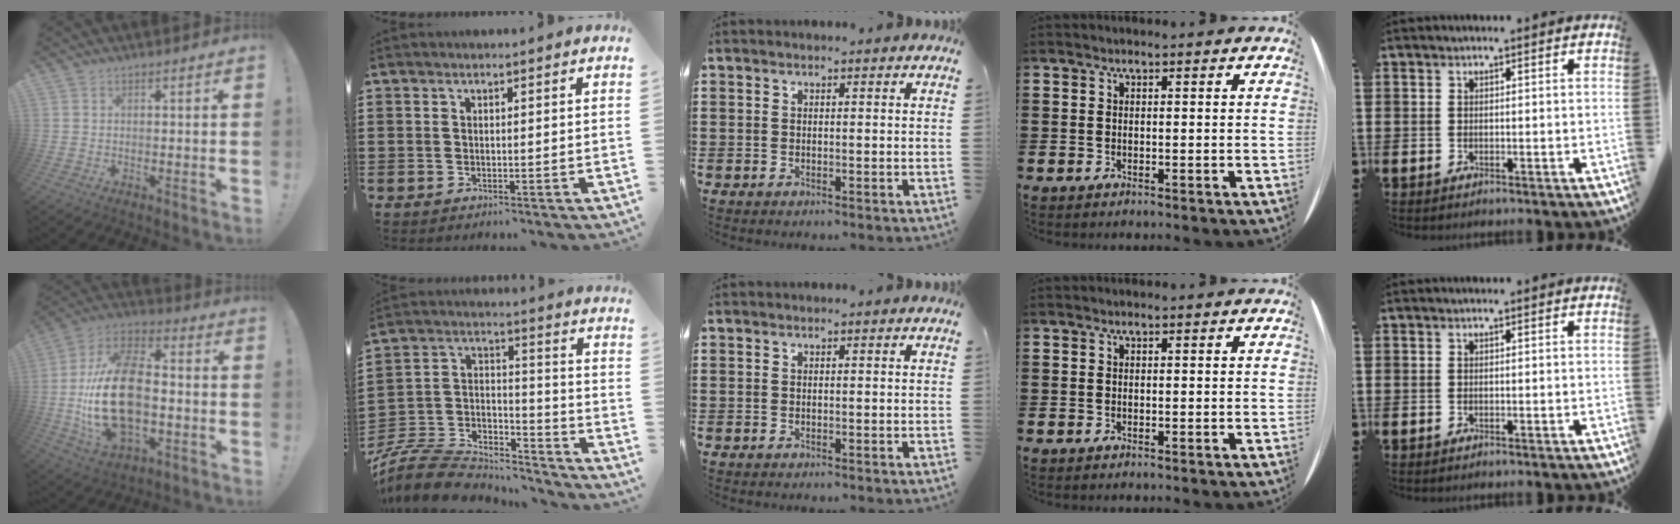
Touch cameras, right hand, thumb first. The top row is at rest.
{"thumb": {"total": 24.3, "force": [-2.9, 14.4, 19.4], "torque": [-0.378, 0.023, -0.040]}, "index": {"total": 9.1, "force": [-8.2, 3.1, 2.4], "torque": [-0.068, 0.006, -0.165]}}